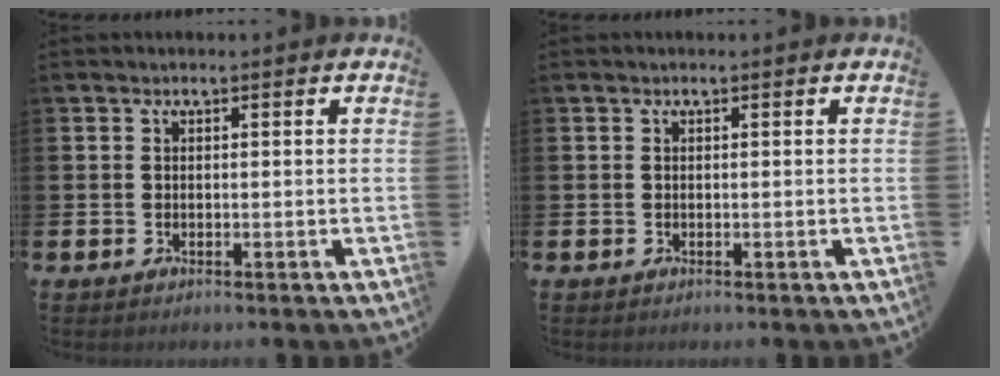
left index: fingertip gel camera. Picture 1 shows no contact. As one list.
[{"total": 0.0}]